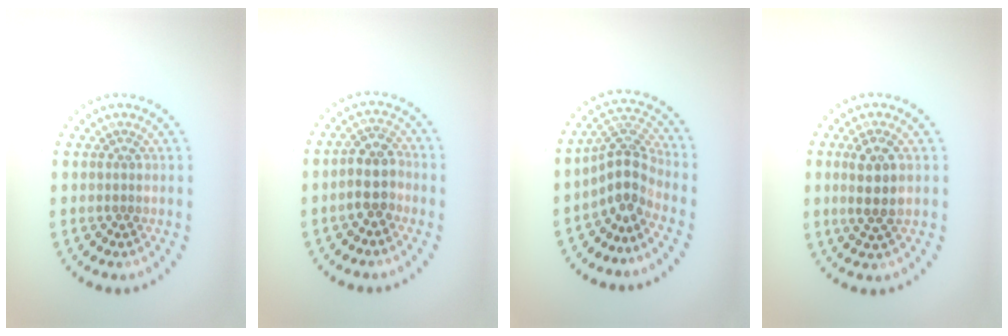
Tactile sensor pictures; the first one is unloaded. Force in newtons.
{"total": 3.2, "press": 2.9, "slide": 1.2}
{"total": 3.7, "press": 2.7, "slide": 2.5}
{"total": 3.0, "press": 2.8, "slide": 1.1}